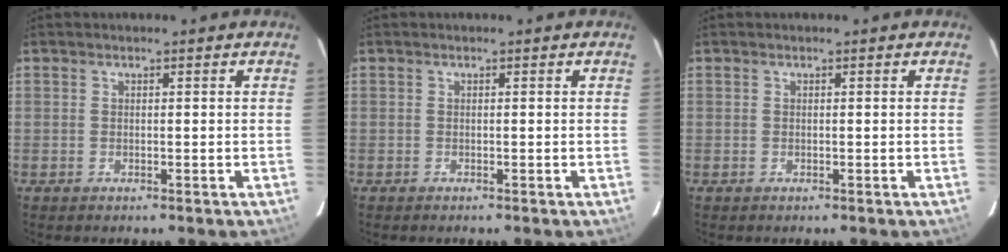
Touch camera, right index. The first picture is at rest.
{"total": 0.0}
{"total": 0.0}